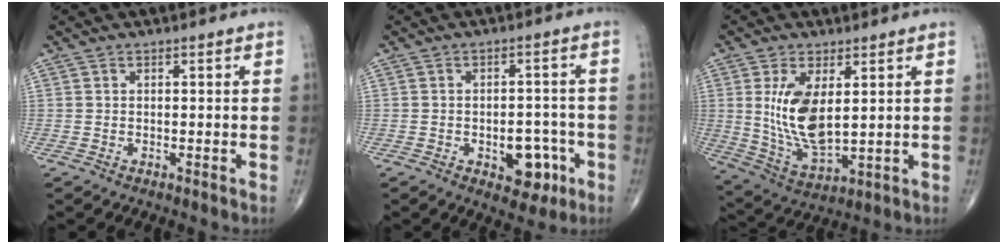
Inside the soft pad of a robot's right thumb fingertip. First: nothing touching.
{"total": 7.8, "force": [-3.0, 4.6, 5.6], "torque": [-0.043, 0.022, -0.030]}
{"total": 12.1, "force": [2.4, 5.7, 10.4], "torque": [-0.196, -0.025, 0.061]}